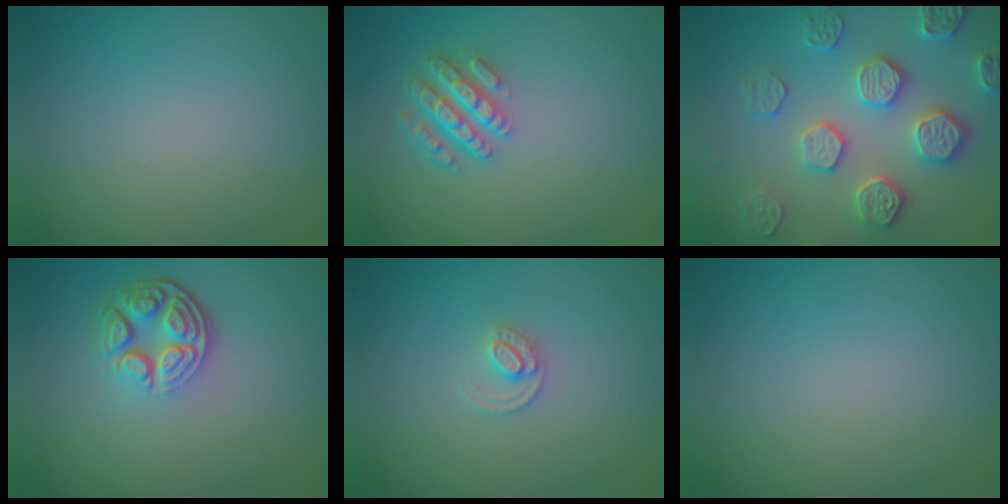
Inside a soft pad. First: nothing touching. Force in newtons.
{"total": 4.5, "press": 3.5, "slide": 2.9}
{"total": 4.8, "press": 4.5, "slide": 1.5}
{"total": 4.5, "press": 3.4, "slide": 3.0}
{"total": 1.5, "press": 1.5, "slide": 0.2}
{"total": 0.0}